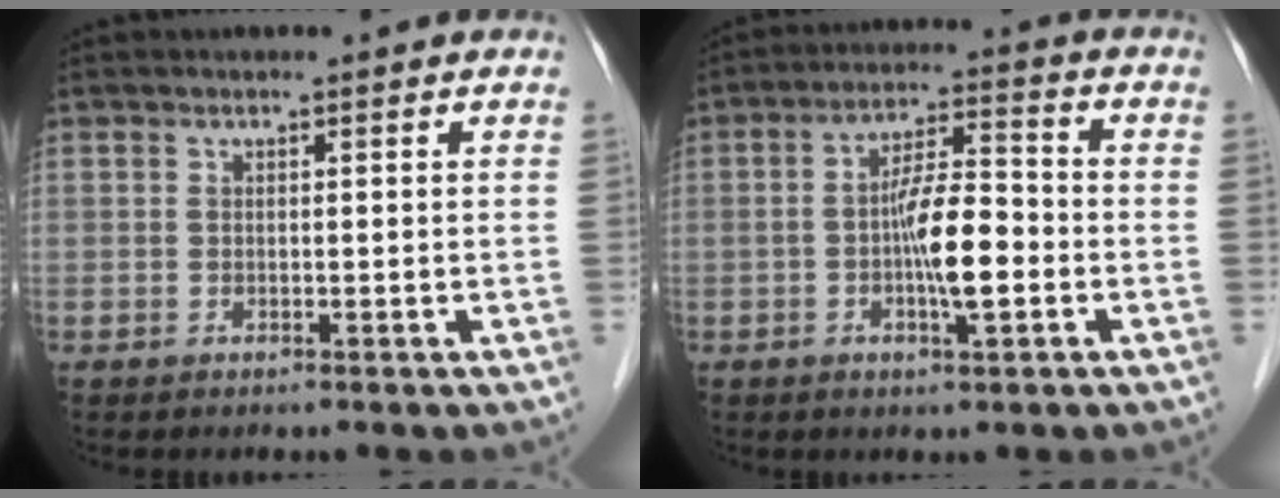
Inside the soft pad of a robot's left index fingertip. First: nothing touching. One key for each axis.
{"total": 8.2, "fx": -2.0, "fy": 1.5, "fz": 7.8, "tx": -0.144, "ty": 0.005, "tz": -0.038}